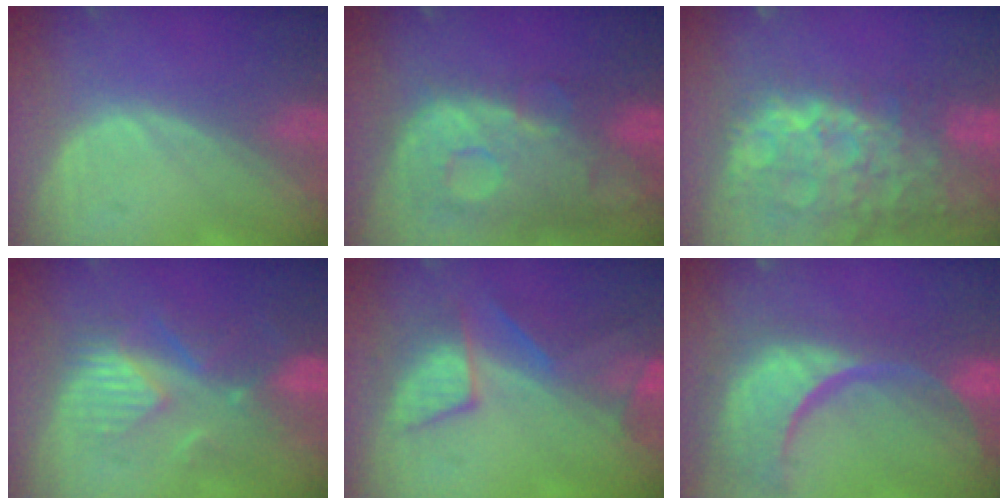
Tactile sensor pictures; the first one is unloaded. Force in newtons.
{"total": 13.2, "press": 10.9, "slide": 7.5}
{"total": 15.0, "press": 12.2, "slide": 8.7}
{"total": 8.3, "press": 8.0, "slide": 2.3}
{"total": 7.5, "press": 7.4, "slide": 1.1}
{"total": 15.5, "press": 12.2, "slide": 9.6}